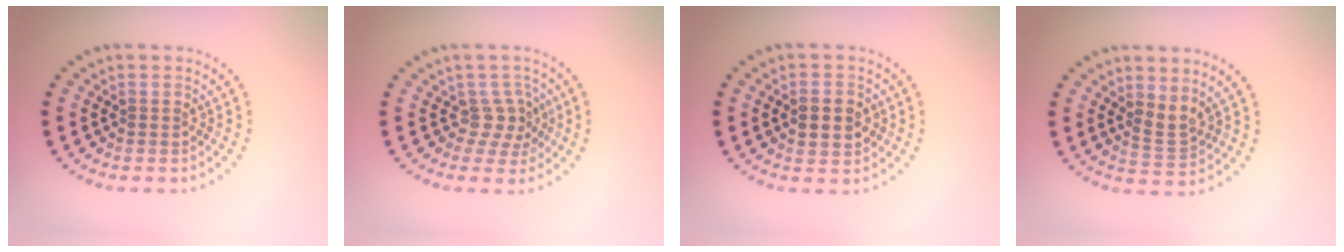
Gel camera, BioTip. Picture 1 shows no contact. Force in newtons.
{"total": 2.1, "press": 1.5, "slide": 1.5}
{"total": 3.2, "press": 3.2, "slide": 0.1}
{"total": 1.9, "press": 1.4, "slide": 1.3}